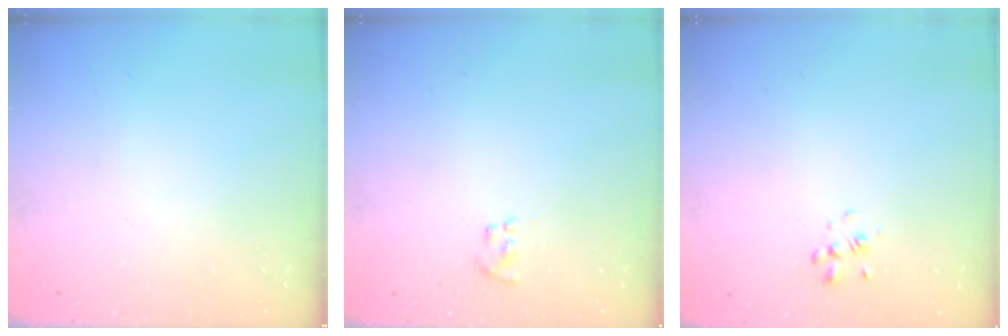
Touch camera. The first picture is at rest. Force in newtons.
{"total": 3.0, "press": 2.9, "slide": 0.9}
{"total": 0.9, "press": 0.7, "slide": 0.6}